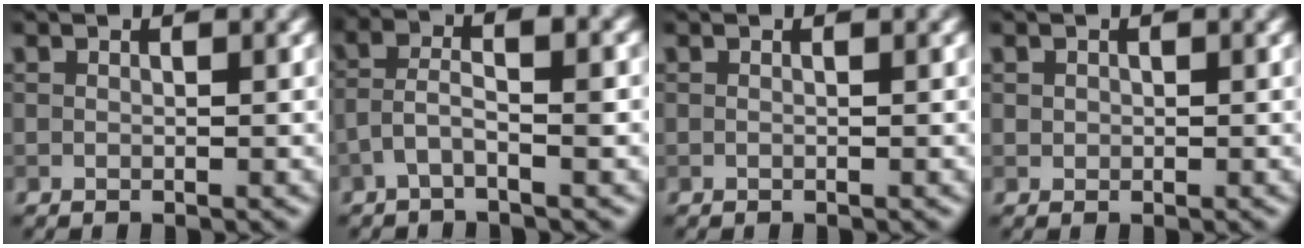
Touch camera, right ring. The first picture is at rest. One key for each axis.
{"total": 4.0, "fx": -0.9, "fy": 1.1, "fz": 3.7, "tx": -0.081, "ty": 0.020, "tz": -0.026}
{"total": 0.0}
{"total": 0.6, "fx": 0.1, "fy": 0.6, "fz": 0.1, "tx": 0.002, "ty": -0.002, "tz": 0.002}